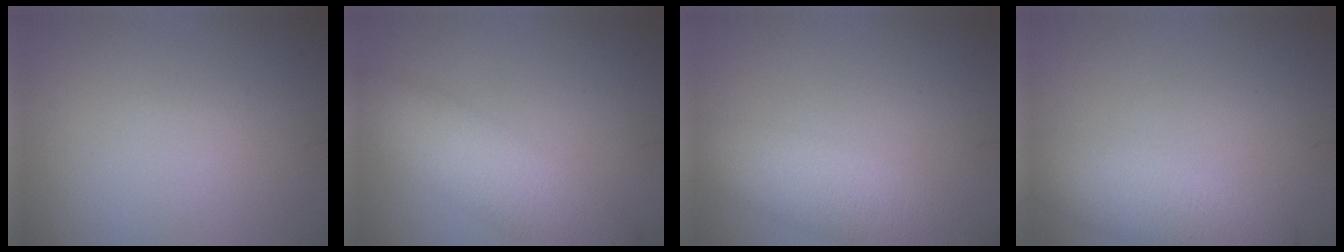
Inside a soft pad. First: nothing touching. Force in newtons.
{"total": 8.0, "press": 8.0, "slide": 0.3}
{"total": 7.5, "press": 7.5, "slide": 0.3}
{"total": 6.7, "press": 6.7, "slide": 0.6}